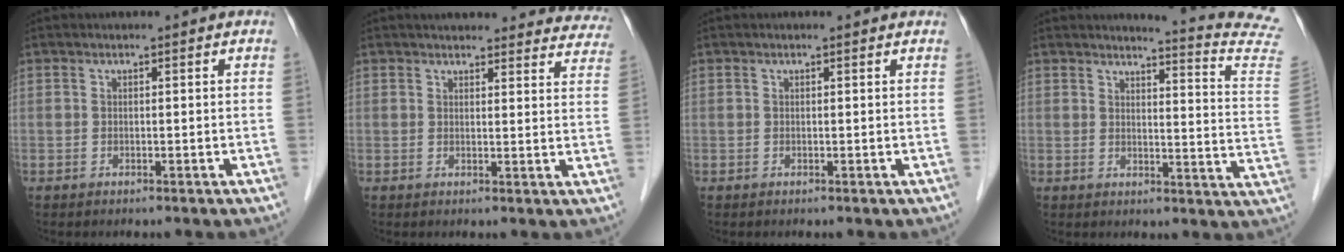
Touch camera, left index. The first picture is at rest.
{"total": 20.1, "force": [18.9, 5.1, 4.9], "torque": [-0.041, -0.021, 0.200]}
{"total": 0.7, "force": [0.7, 0.1, 0.2], "torque": [-0.011, 0.004, 0.004]}
{"total": 13.0, "force": [12.6, -1.2, 3.3], "torque": [-0.036, -0.103, 0.115]}